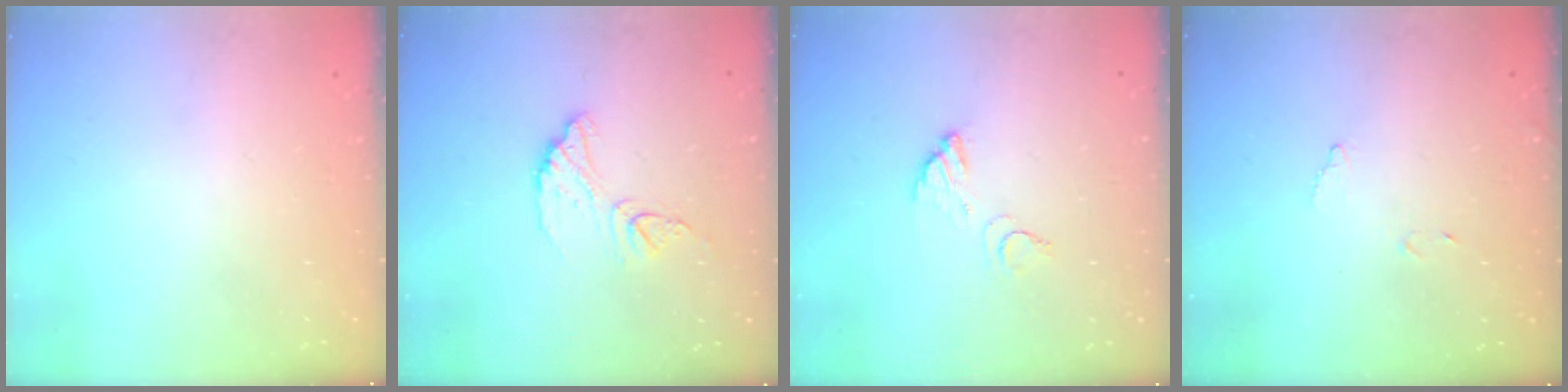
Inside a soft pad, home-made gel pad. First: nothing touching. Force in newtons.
{"total": 9.5, "press": 9.5, "slide": 0.6}
{"total": 3.9, "press": 3.9, "slide": 0.3}
{"total": 7.7, "press": 7.7, "slide": 0.3}